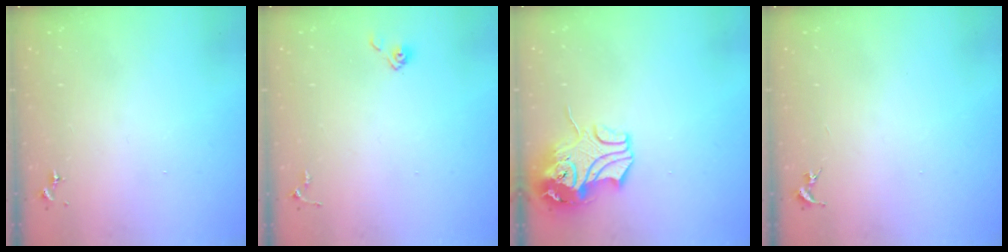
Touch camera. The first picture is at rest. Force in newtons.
{"total": 3.3, "press": 3.3, "slide": 0.4}
{"total": 12.0, "press": 11.8, "slide": 2.0}
{"total": 0.0}